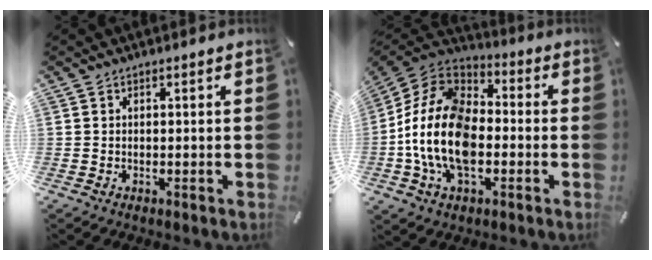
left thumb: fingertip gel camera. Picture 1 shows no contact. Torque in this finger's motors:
{"motor_torque": [2.42, 2.59, 1.89, 0.88, 0.79]}